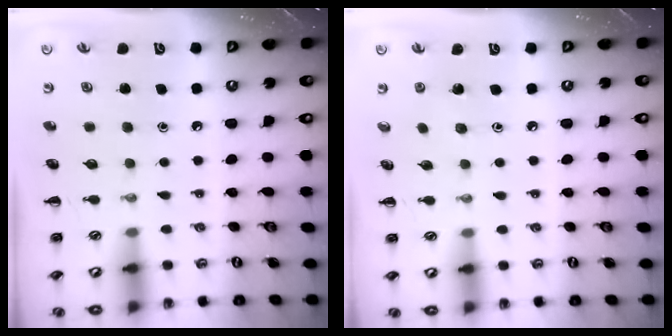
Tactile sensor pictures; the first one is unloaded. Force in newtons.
{"total": 1.7, "press": 1.5, "slide": 0.7}